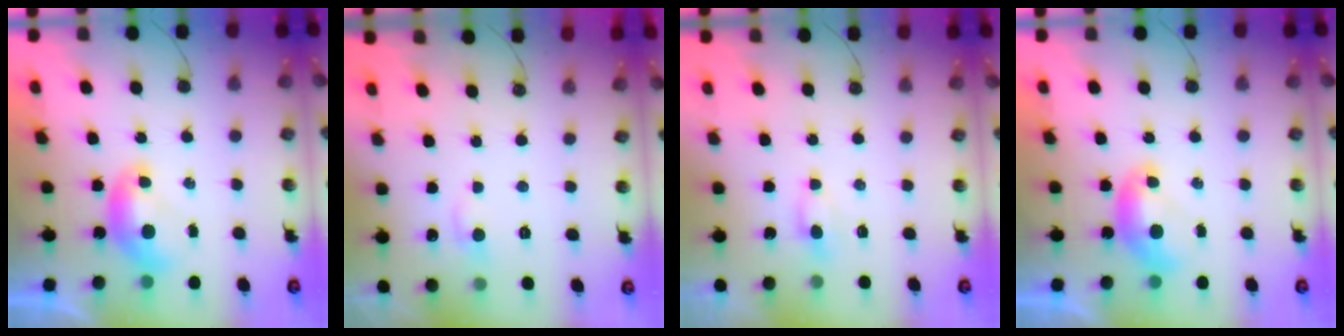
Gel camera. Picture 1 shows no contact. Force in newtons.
{"total": 1.5, "press": 1.2, "slide": 0.9}
{"total": 0.5, "press": 0.3, "slide": 0.5}
{"total": 0.0}